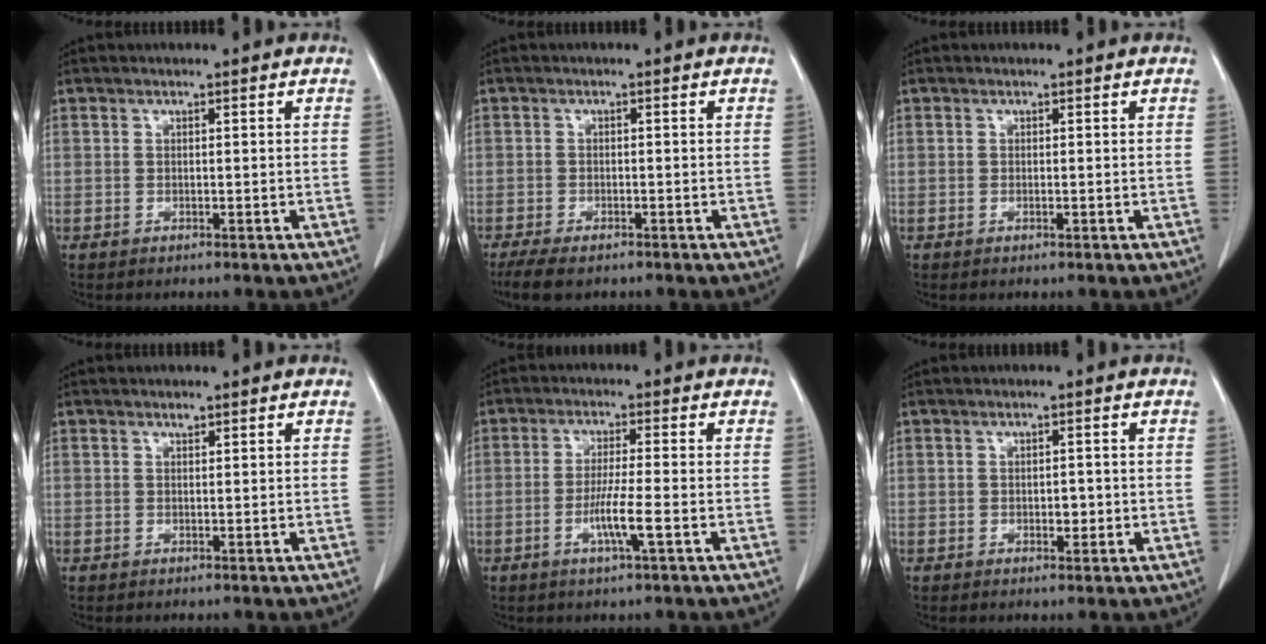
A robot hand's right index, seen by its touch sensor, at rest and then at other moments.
{"total": 5.8, "force": [-4.2, 2.2, 3.4], "torque": [-0.062, -0.012, -0.066]}
{"total": 0.7, "force": [-0.2, 0.3, 0.6], "torque": [-0.015, -0.002, -0.002]}
{"total": 0.7, "force": [0.5, 0.4, 0.3], "torque": [-0.006, 0.000, 0.010]}
{"total": 5.9, "force": [-2.1, 0.0, 5.5], "torque": [-0.103, -0.008, -0.038]}
{"total": 2.2, "force": [-0.4, 1.2, 1.7], "torque": [-0.027, 0.001, -0.002]}